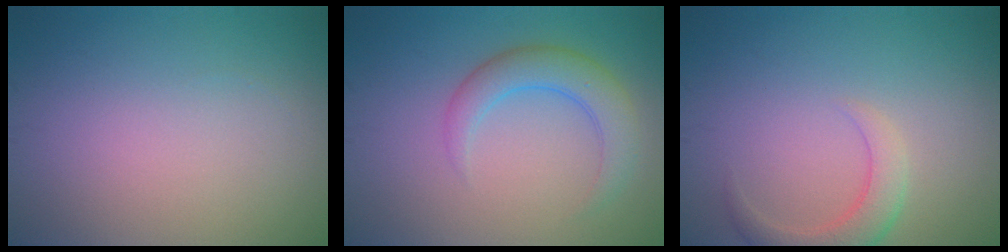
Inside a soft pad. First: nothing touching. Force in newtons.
{"total": 3.6, "press": 3.6, "slide": 0.2}
{"total": 3.0, "press": 3.0, "slide": 0.3}